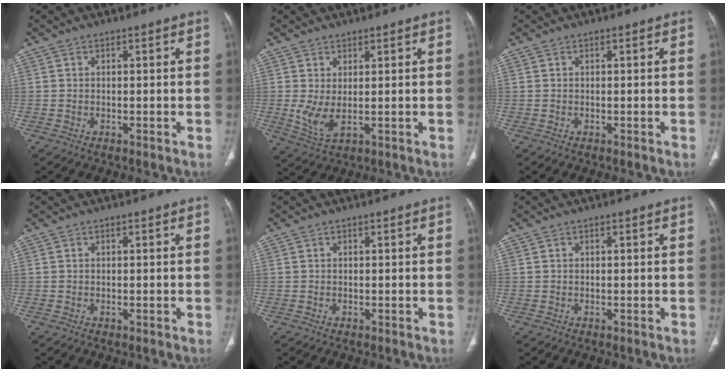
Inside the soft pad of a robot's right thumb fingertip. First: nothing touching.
{"total": 4.9, "force": [0.4, 1.9, 4.5], "torque": [-0.101, -0.011, 0.017]}
{"total": 0.0}
{"total": 0.0}
{"total": 0.0}
{"total": 0.0}